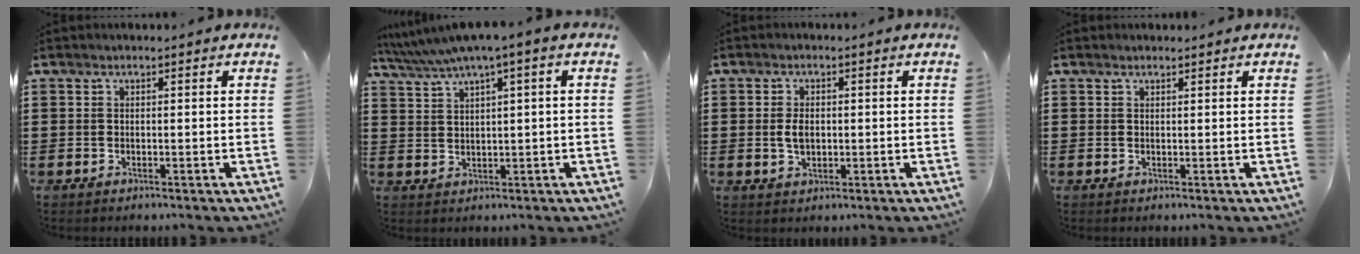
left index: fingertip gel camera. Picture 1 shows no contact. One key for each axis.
{"total": 3.9, "fx": 2.1, "fy": 0.1, "fz": 3.2, "tx": -0.074, "ty": -0.013, "tz": 0.032}
{"total": 3.1, "fx": 0.0, "fy": 2.0, "fz": 2.5, "tx": -0.058, "ty": 0.003, "tz": -0.004}
{"total": 0.7, "fx": 0.6, "fy": 0.1, "fz": 0.1, "tx": -0.003, "ty": 0.001, "tz": 0.013}